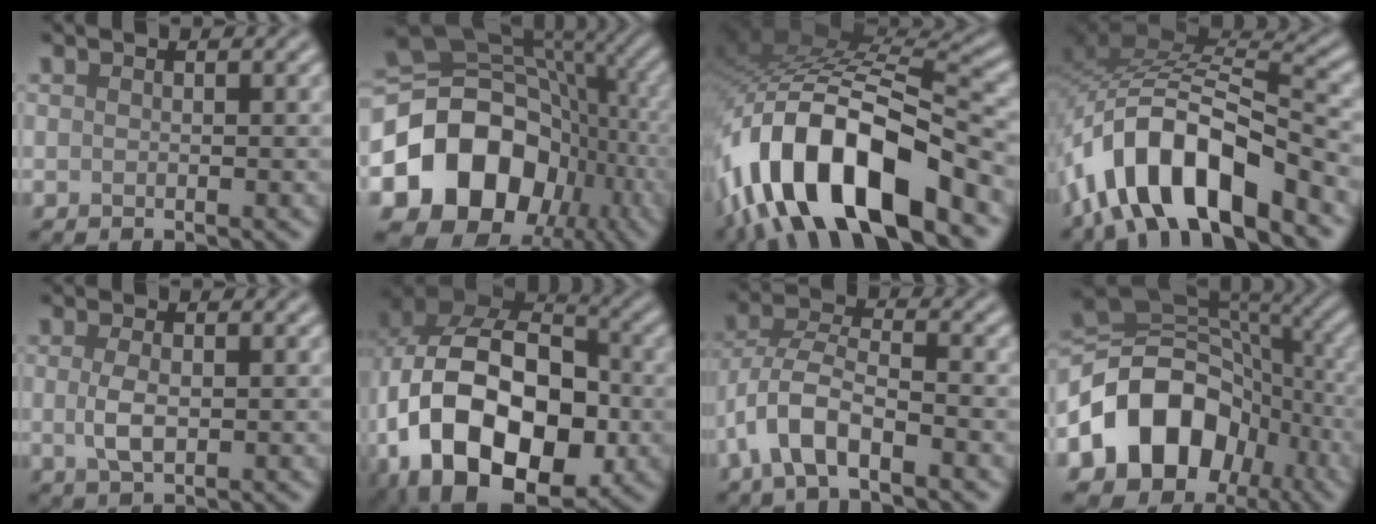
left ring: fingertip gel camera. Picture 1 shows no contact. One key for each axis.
{"total": 15.9, "fx": -4.4, "fy": 12.6, "fz": 8.5, "tx": -0.163, "ty": -0.016, "tz": -0.080}
{"total": 14.1, "fx": -7.7, "fy": 5.9, "fz": 10.2, "tx": -0.179, "ty": -0.002, "tz": -0.140}
{"total": 11.2, "fx": -6.4, "fy": 4.4, "fz": 8.0, "tx": -0.138, "ty": 0.010, "tz": -0.123}
{"total": 2.5, "fx": 0.0, "fy": 1.2, "fz": 2.2, "tx": -0.053, "ty": -0.005, "tz": 0.000}
{"total": 19.9, "fx": -5.2, "fy": 13.6, "fz": 13.6, "tx": -0.226, "ty": -0.008, "tz": -0.081}
{"total": 6.1, "fx": -3.0, "fy": 2.5, "fz": 4.7, "tx": -0.091, "ty": 0.004, "tz": -0.066}
{"total": 11.8, "fx": -4.5, "fy": 9.1, "fz": 6.0, "tx": -0.101, "ty": 0.009, "tz": -0.091}